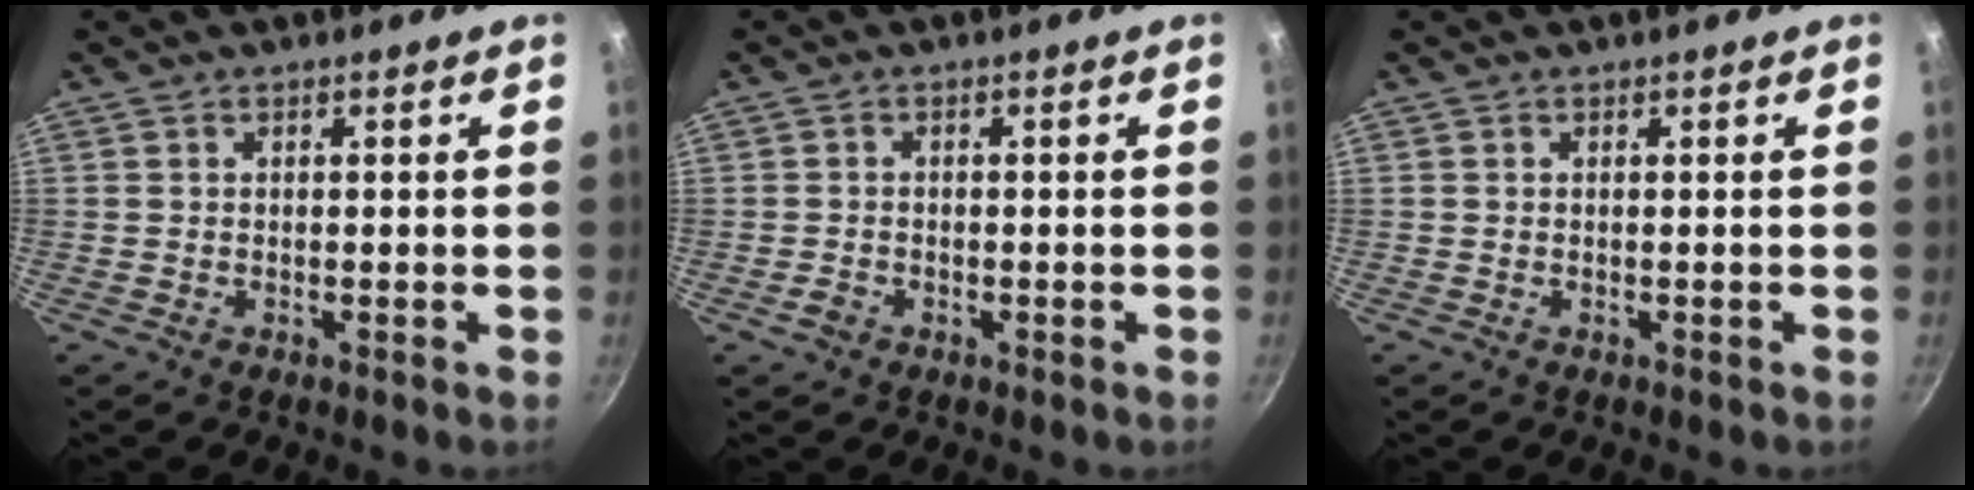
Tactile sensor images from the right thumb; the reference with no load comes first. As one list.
[{"total": 1.9, "force": [-1.0, 1.4, 0.8], "torque": [-0.012, 0.010, -0.016]}, {"total": 0.0}]